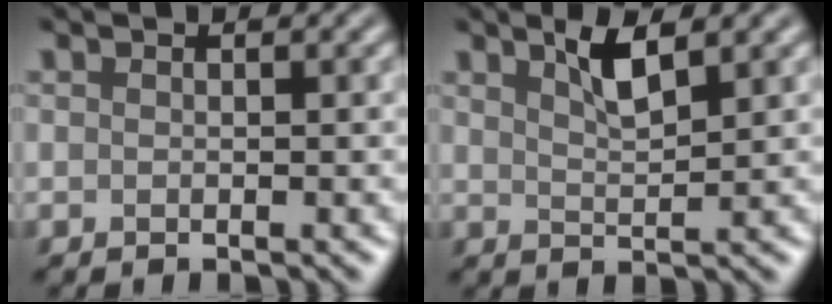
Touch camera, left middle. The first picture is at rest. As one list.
[{"total": 2.9, "force": [1.8, 0.6, 2.1], "torque": [-0.038, 0.000, 0.033]}]